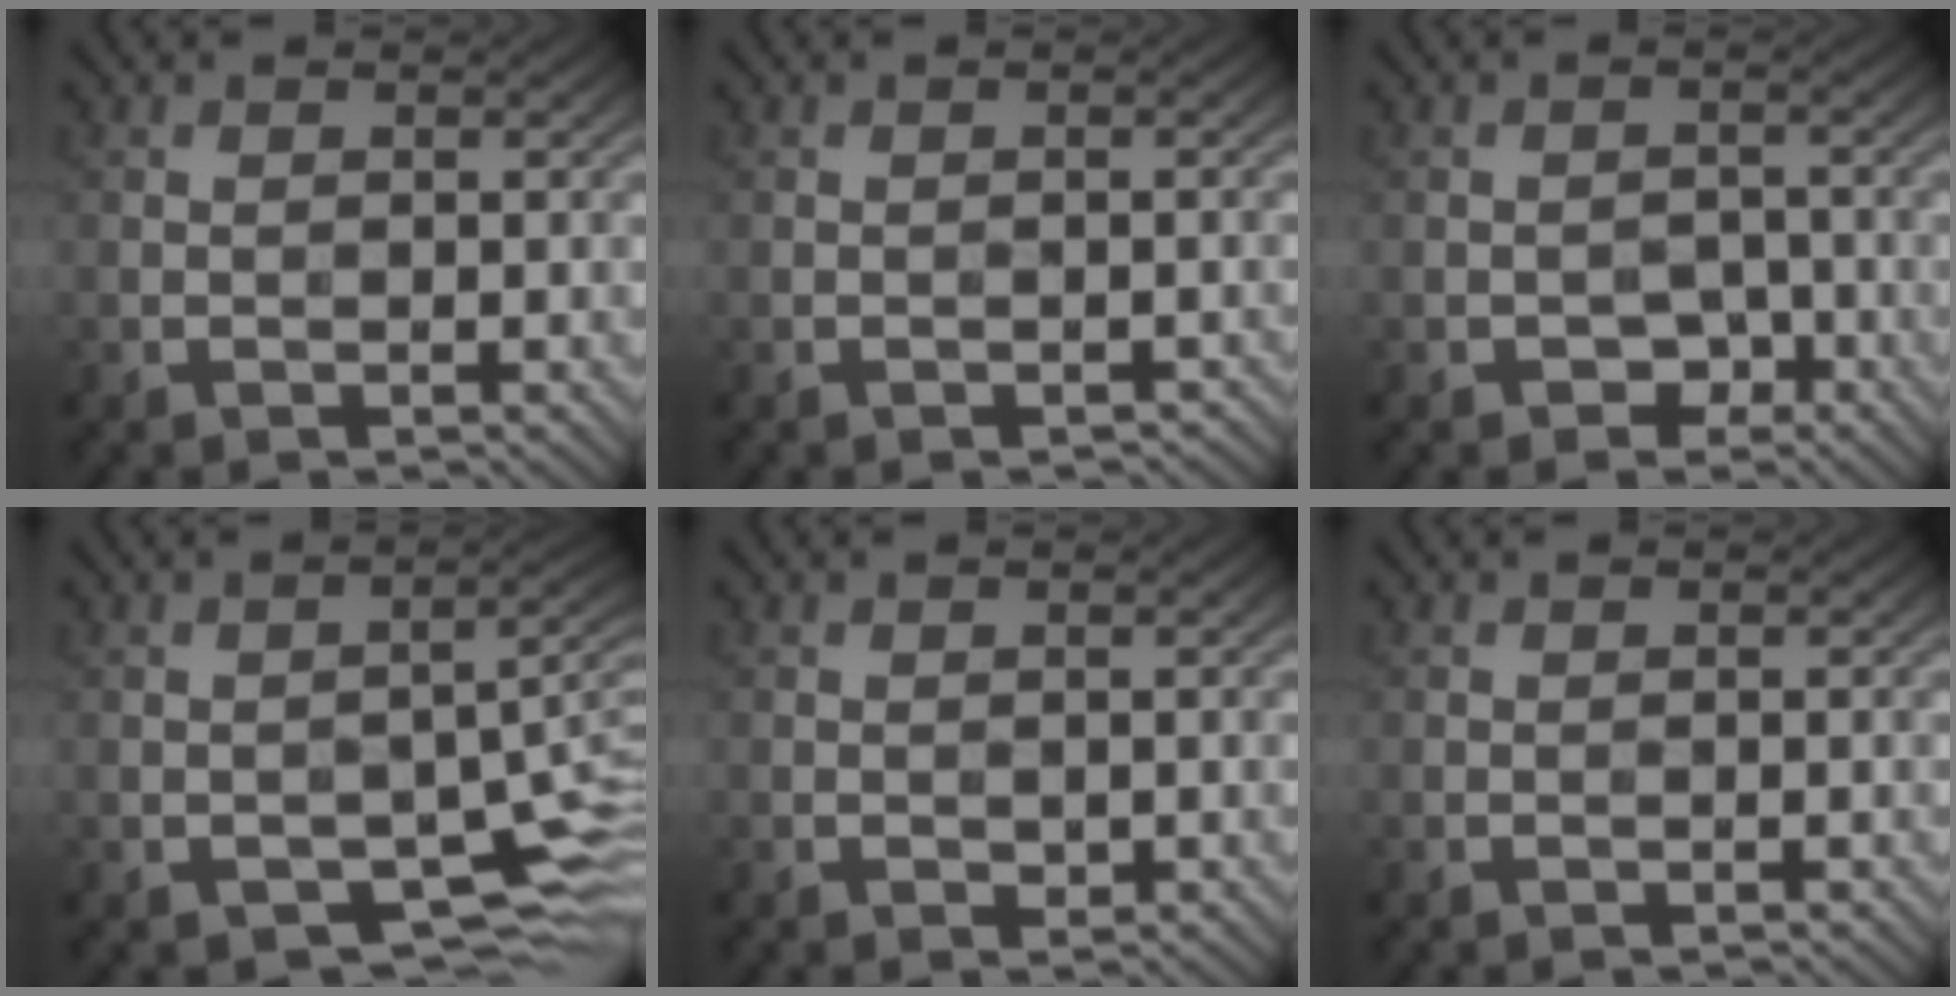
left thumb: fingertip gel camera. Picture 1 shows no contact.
{"total": 1.5, "force": [-0.9, 0.8, 0.9], "torque": [-0.017, -0.002, -0.008]}
{"total": 2.9, "force": [-1.7, 1.8, 1.4], "torque": [-0.019, 0.003, -0.029]}
{"total": 9.7, "force": [-3.5, 5.1, 7.6], "torque": [-0.109, -0.022, -0.047]}
{"total": 0.8, "force": [-0.2, 0.5, 0.6], "torque": [-0.014, -0.002, -0.003]}
{"total": 0.0}